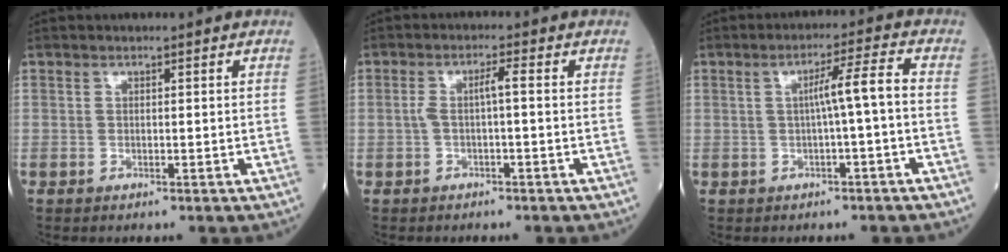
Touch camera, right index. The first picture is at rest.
{"total": 2.8, "force": [-0.3, 0.2, 2.7], "torque": [-0.053, 0.014, -0.004]}
{"total": 4.6, "force": [-0.5, -0.5, 4.6], "torque": [-0.071, 0.013, -0.007]}